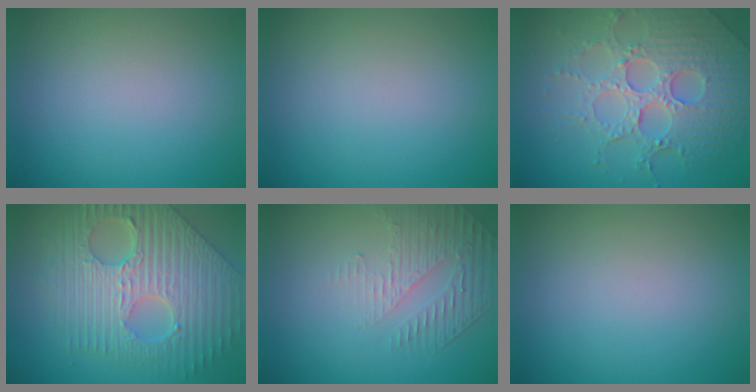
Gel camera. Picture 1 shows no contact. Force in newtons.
{"total": 0.0}
{"total": 6.9, "press": 5.3, "slide": 4.5}
{"total": 9.8, "press": 6.8, "slide": 7.1}
{"total": 1.9, "press": 1.3, "slide": 1.3}
{"total": 0.0}